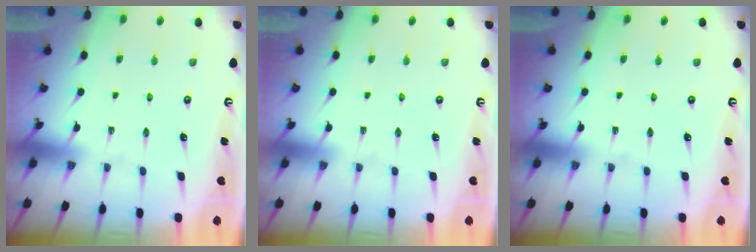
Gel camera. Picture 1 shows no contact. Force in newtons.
{"total": 0.0}
{"total": 0.0}